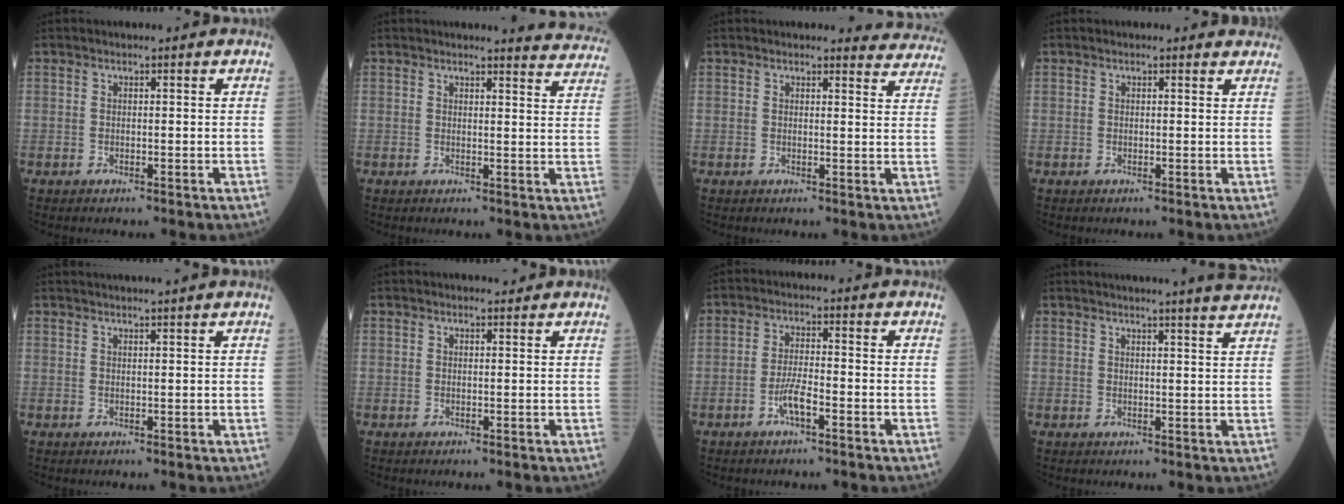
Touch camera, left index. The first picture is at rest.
{"total": 7.1, "force": [7.0, 0.2, 0.5], "torque": [0.004, -0.043, 0.050]}
{"total": 5.6, "force": [5.5, 1.0, -0.2], "torque": [0.018, -0.029, 0.031]}
{"total": 1.5, "force": [1.4, 0.4, 0.0], "torque": [-0.004, -0.003, 0.003]}
{"total": 4.3, "force": [3.8, -0.9, 1.7], "torque": [-0.017, 0.021, 0.051]}
{"total": 0.7, "force": [0.7, 0.1, 0.0], "torque": [-0.011, -0.004, 0.011]}
{"total": 3.7, "force": [-1.9, 0.5, 3.1], "torque": [-0.063, 0.001, -0.038]}
{"total": 7.3, "force": [6.7, -1.4, 2.5], "torque": [-0.033, 0.000, 0.070]}